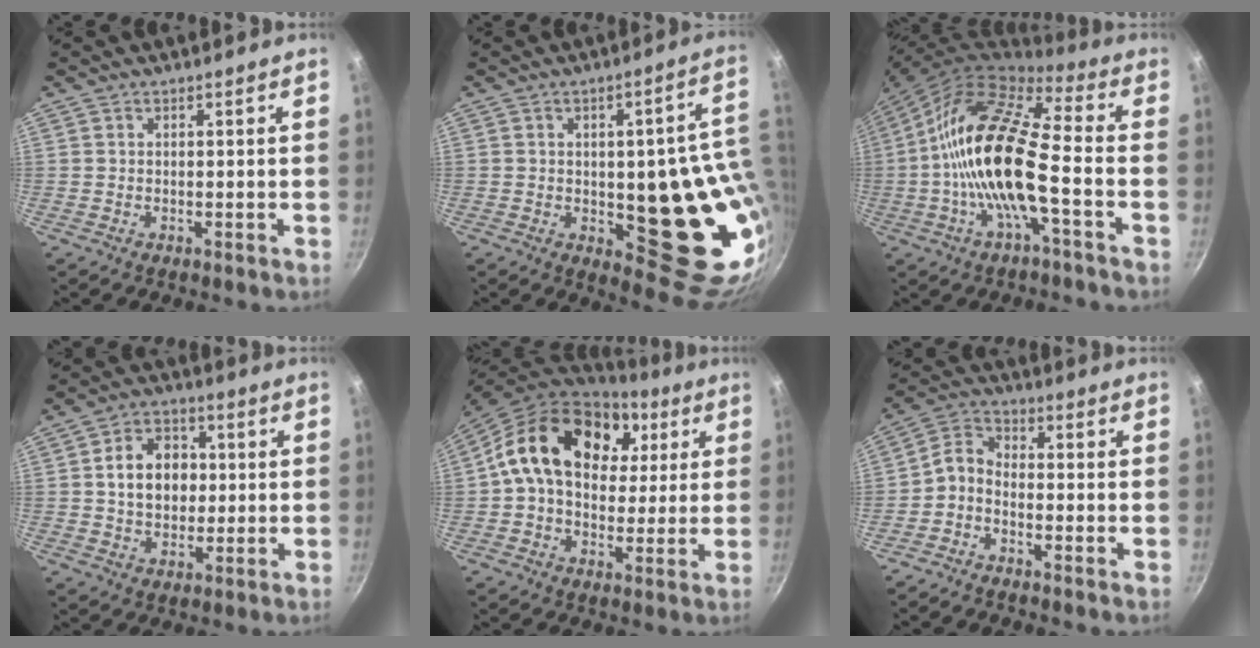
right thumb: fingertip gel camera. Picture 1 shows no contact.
{"total": 22.2, "force": [0.3, 9.8, 19.9], "torque": [-0.170, -0.020, 0.015]}
{"total": 18.8, "force": [-3.7, 6.3, 17.4], "torque": [-0.323, 0.044, -0.088]}
{"total": 10.4, "force": [0.8, 8.0, 6.7], "torque": [-0.084, 0.015, 0.008]}
{"total": 20.6, "force": [5.8, 14.6, 13.4], "torque": [-0.208, 0.011, 0.085]}
{"total": 4.8, "force": [-2.3, 2.8, 3.1], "torque": [-0.070, 0.038, -0.061]}